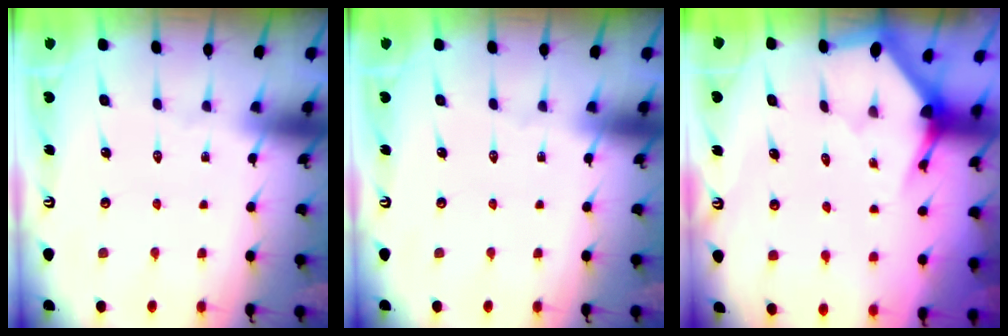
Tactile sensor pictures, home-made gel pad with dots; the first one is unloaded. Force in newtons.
{"total": 0.0}
{"total": 3.0, "press": 3.0, "slide": 0.2}